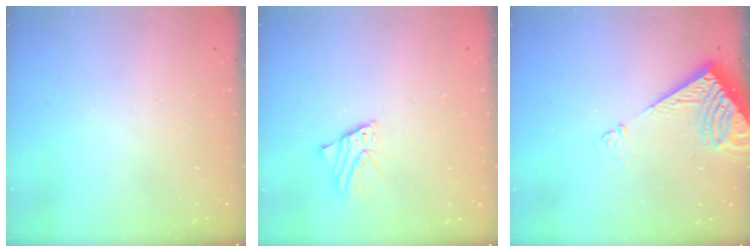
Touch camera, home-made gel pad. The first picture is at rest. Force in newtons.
{"total": 2.6, "press": 2.6, "slide": 0.2}
{"total": 7.5, "press": 7.4, "slide": 1.0}